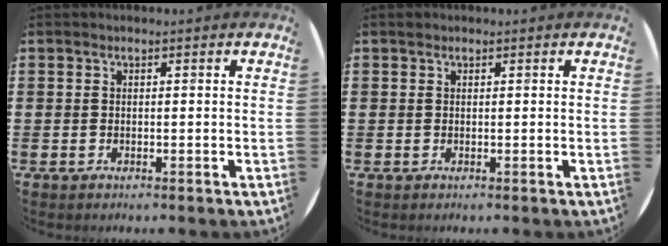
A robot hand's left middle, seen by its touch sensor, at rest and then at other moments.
{"total": 0.0}